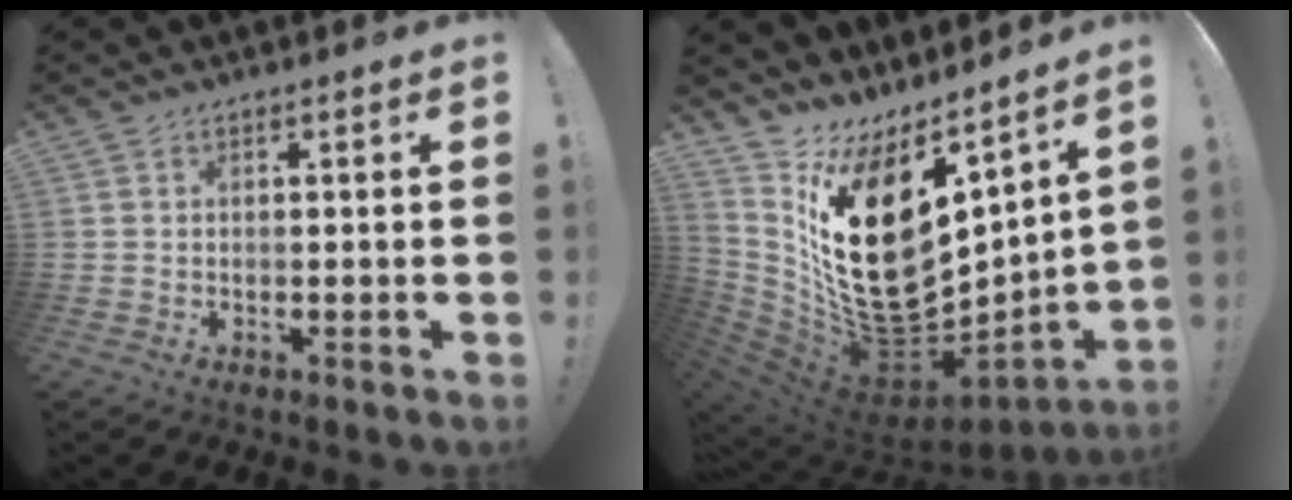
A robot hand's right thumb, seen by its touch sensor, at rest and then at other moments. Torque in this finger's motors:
{"motor_torque": [-0.61, 2.81, 2.11, 0.66, 0.90]}